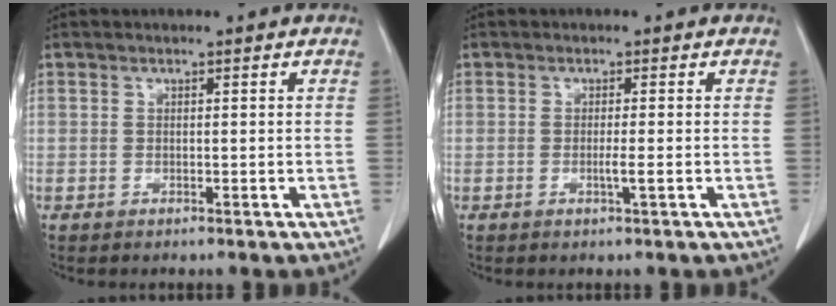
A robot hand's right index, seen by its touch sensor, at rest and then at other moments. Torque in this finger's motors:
{"motor_torque": [0.50, -0.33, 0.19, 0.05]}